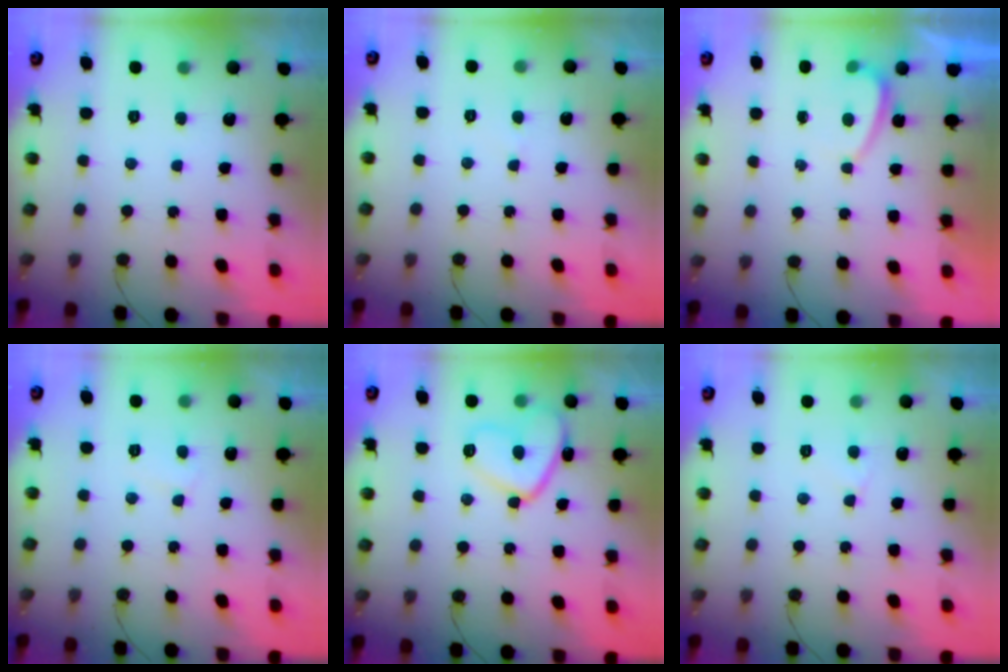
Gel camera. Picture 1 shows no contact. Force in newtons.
{"total": 2.1, "press": 2.1, "slide": 0.2}
{"total": 1.1, "press": 0.9, "slide": 0.6}
{"total": 3.0, "press": 3.0, "slide": 0.2}
{"total": 12.4, "press": 12.3, "slide": 1.2}
{"total": 2.7, "press": 2.7, "slide": 0.2}